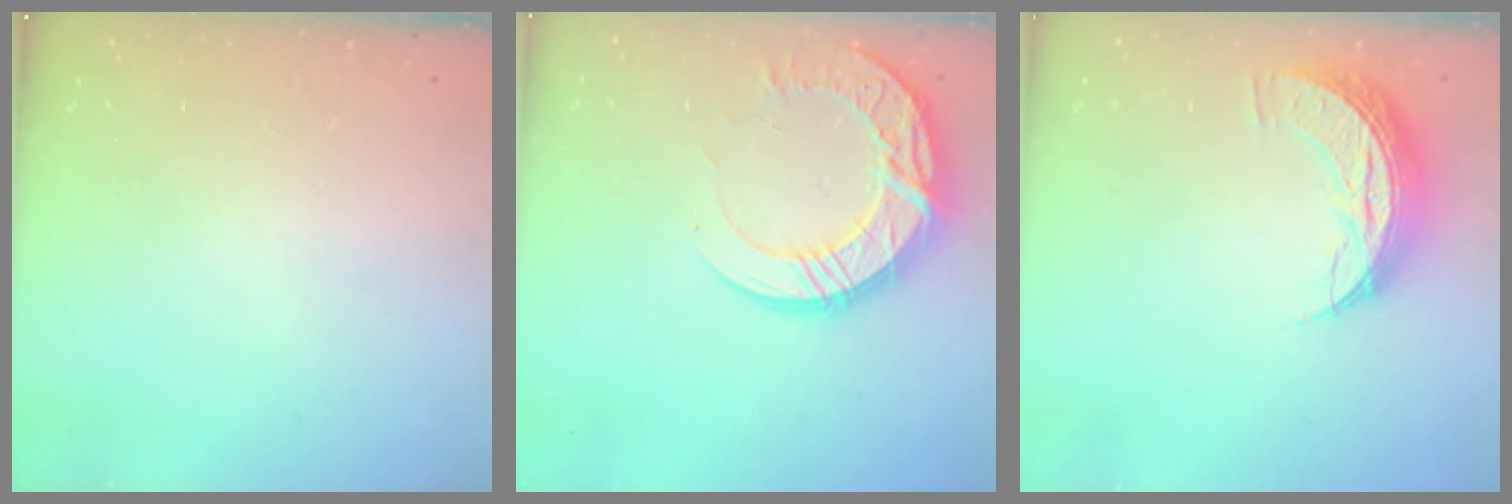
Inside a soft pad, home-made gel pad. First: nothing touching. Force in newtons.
{"total": 17.2, "press": 17.2, "slide": 0.7}
{"total": 8.7, "press": 8.7, "slide": 0.7}